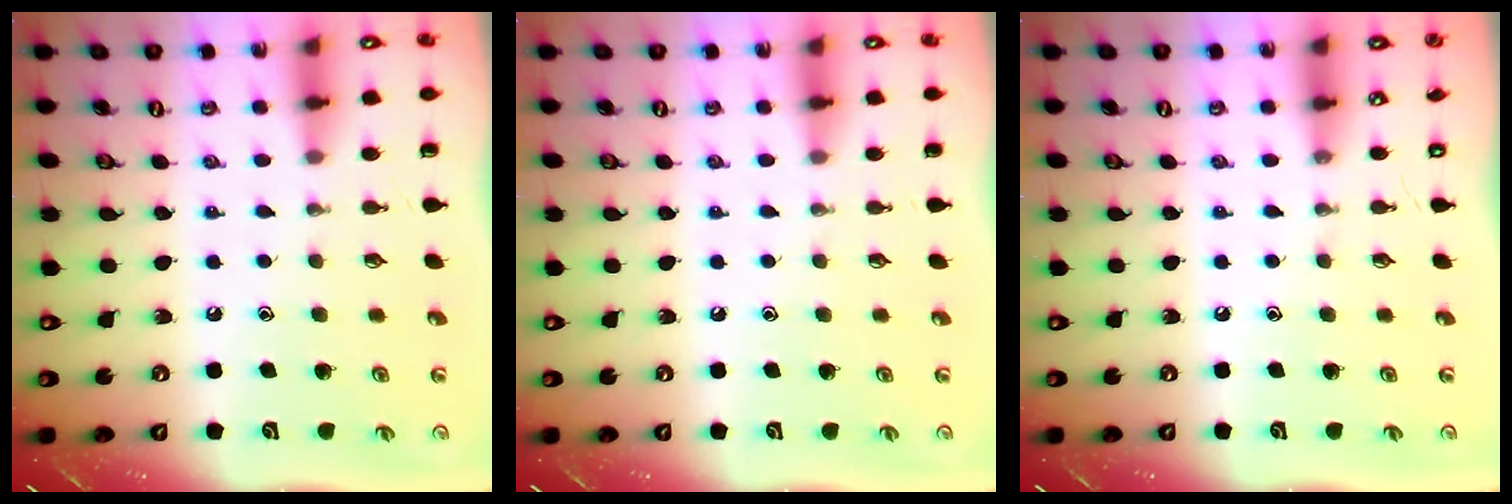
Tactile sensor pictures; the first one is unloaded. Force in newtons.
{"total": 0.0}
{"total": 0.0}